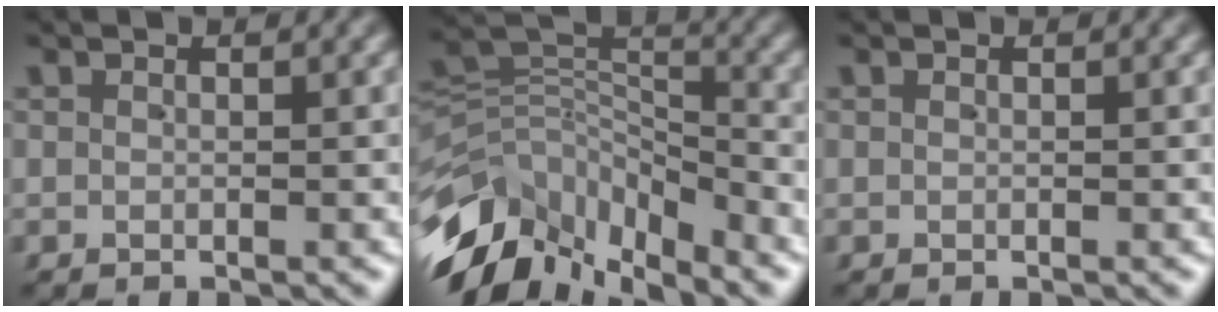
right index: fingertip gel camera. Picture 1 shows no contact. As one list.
[{"total": 10.9, "force": [-5.4, 7.4, 5.9], "torque": [-0.100, -0.032, -0.083]}, {"total": 0.0}]